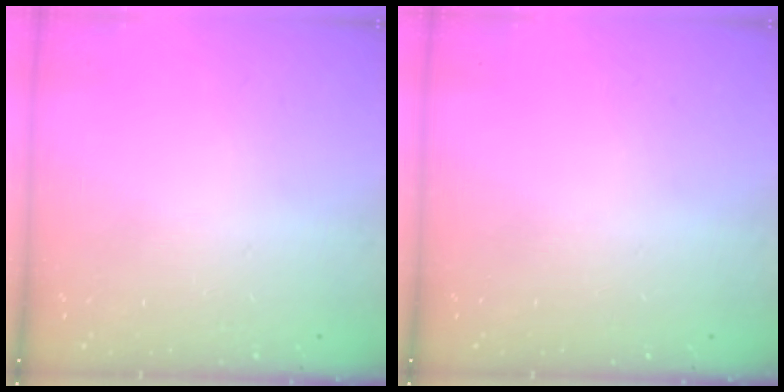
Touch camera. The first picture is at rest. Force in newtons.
{"total": 0.0}